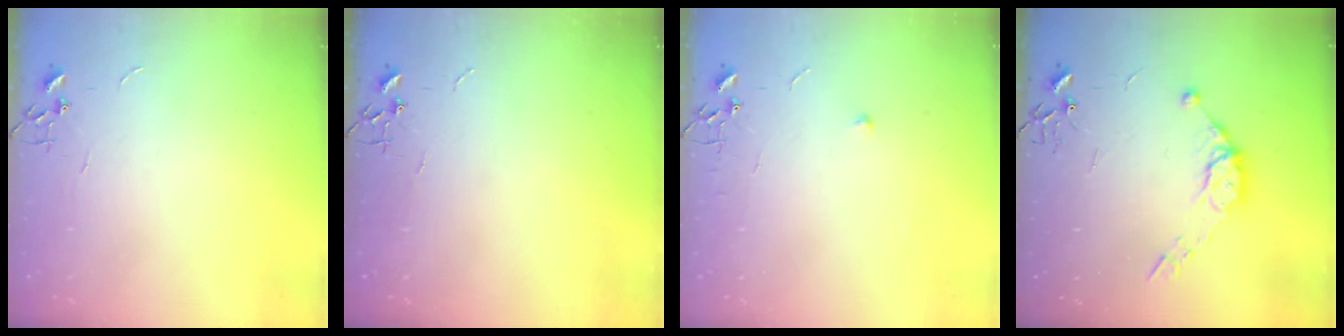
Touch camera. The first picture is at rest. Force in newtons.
{"total": 0.0}
{"total": 4.7, "press": 4.7, "slide": 0.6}
{"total": 9.8, "press": 9.8, "slide": 0.9}